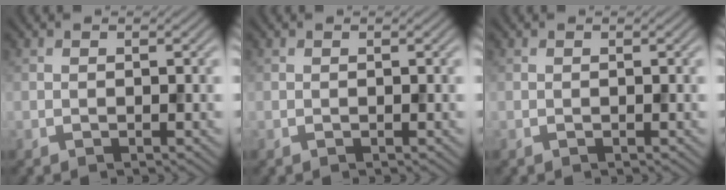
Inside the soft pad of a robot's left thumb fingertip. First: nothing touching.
{"total": 0.0}
{"total": 0.0}